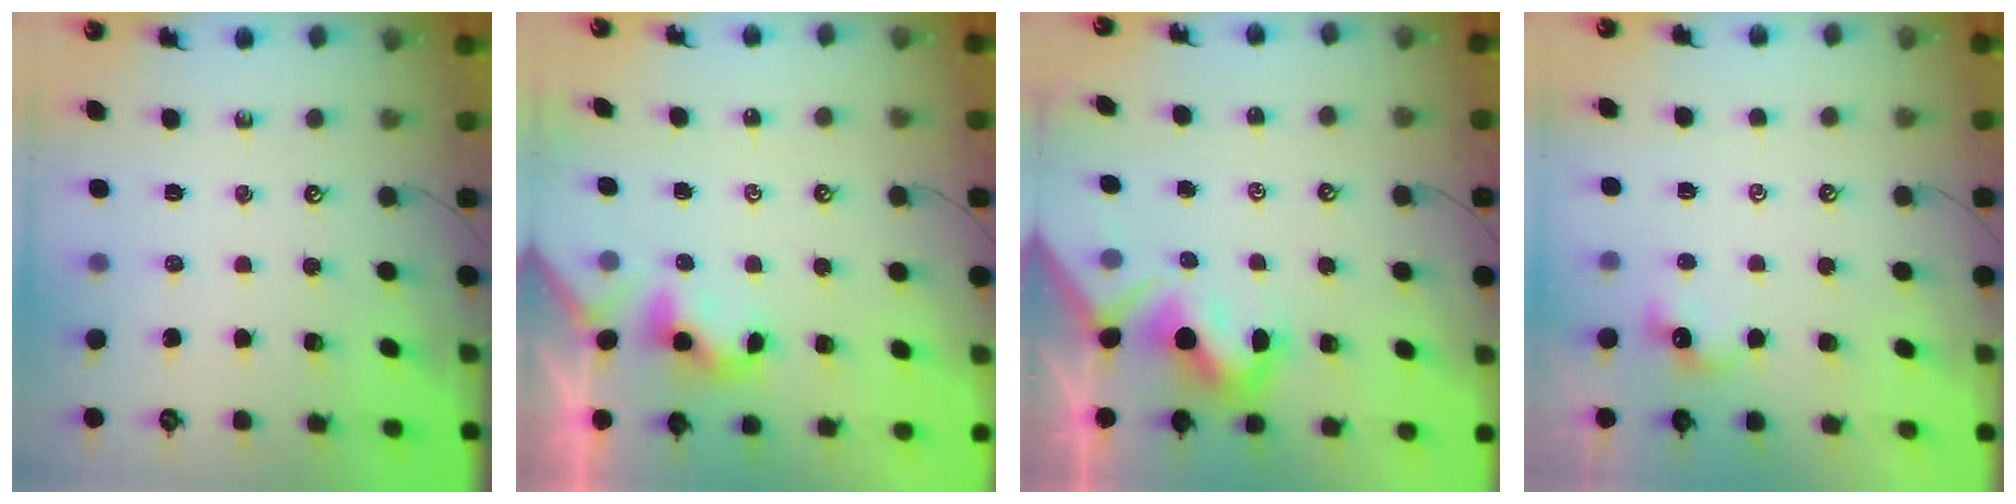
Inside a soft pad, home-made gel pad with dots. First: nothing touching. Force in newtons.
{"total": 2.2, "press": 2.2, "slide": 0.2}
{"total": 6.4, "press": 6.2, "slide": 1.2}
{"total": 2.0, "press": 1.9, "slide": 0.3}